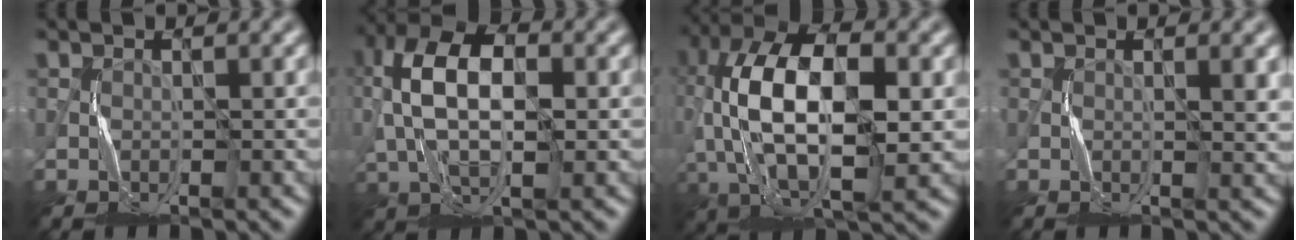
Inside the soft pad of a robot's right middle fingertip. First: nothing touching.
{"total": 8.3, "force": [1.0, 4.4, 6.9], "torque": [-0.148, 0.013, 0.013]}
{"total": 12.8, "force": [0.8, 6.5, 11.0], "torque": [-0.218, 0.009, 0.013]}
{"total": 1.7, "force": [0.6, 0.3, 1.6], "torque": [-0.016, -0.002, 0.010]}